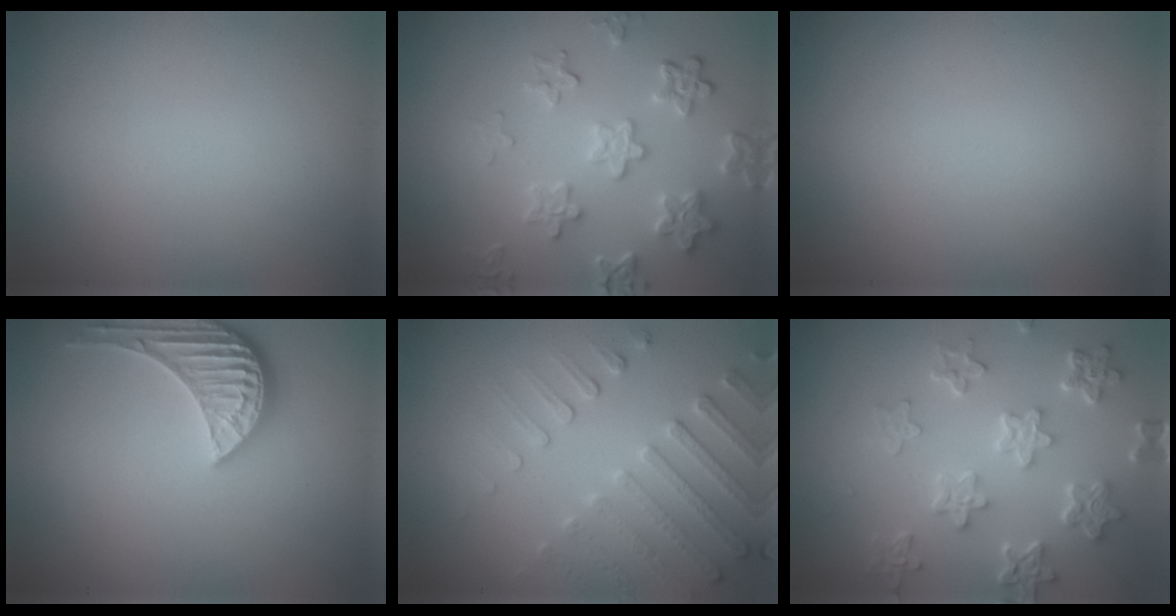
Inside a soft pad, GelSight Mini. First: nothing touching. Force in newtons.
{"total": 5.1, "press": 4.1, "slide": 2.9}
{"total": 0.0}
{"total": 3.8, "press": 3.6, "slide": 1.4}
{"total": 4.7, "press": 3.6, "slide": 2.9}
{"total": 6.0, "press": 4.7, "slide": 3.8}